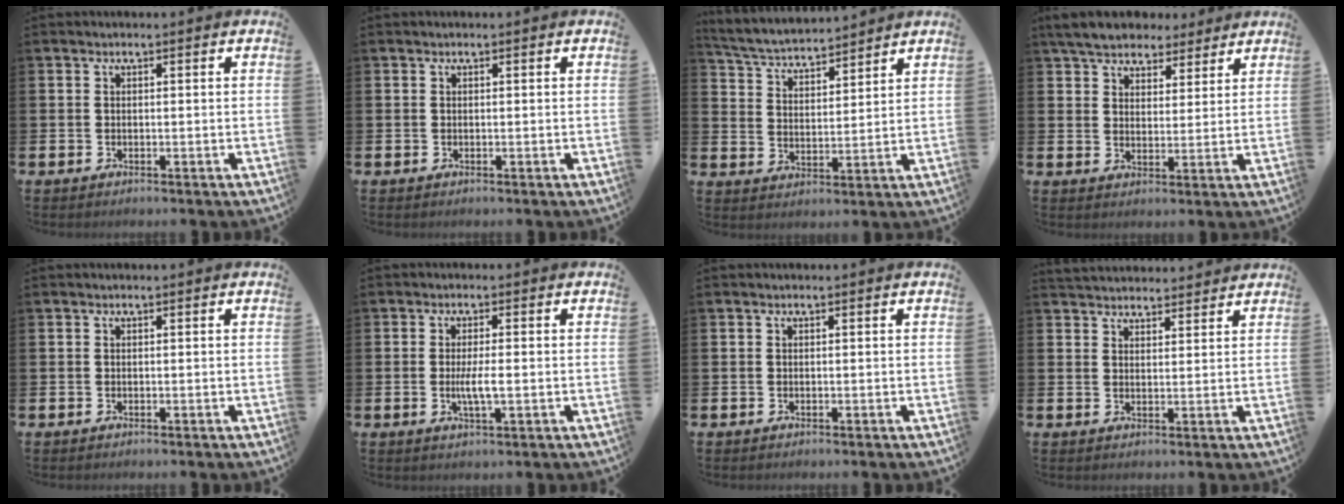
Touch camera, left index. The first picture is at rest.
{"total": 0.0}
{"total": 4.5, "force": [4.4, 0.5, 0.4], "torque": [-0.036, -0.032, 0.077]}
{"total": 6.1, "force": [5.6, 2.2, 1.1], "torque": [-0.045, -0.019, 0.103]}
{"total": 0.0}
{"total": 3.1, "force": [-0.5, 0.5, 3.0], "torque": [-0.054, -0.005, -0.009]}
{"total": 0.0}
{"total": 3.5, "force": [3.4, 0.7, -0.1], "torque": [-0.009, -0.015, 0.065]}